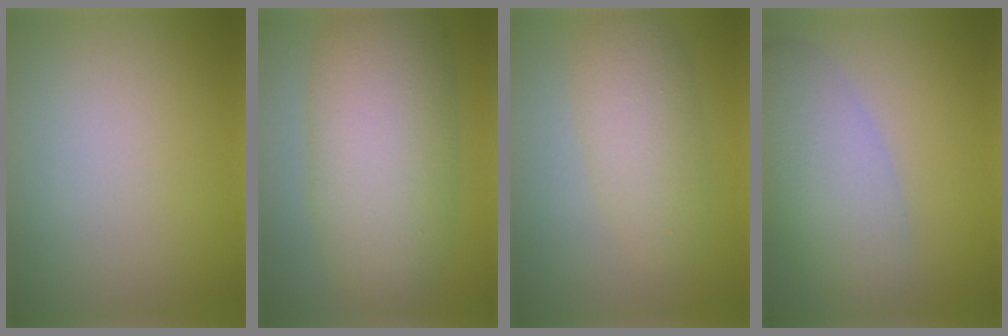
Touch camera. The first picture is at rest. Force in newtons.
{"total": 10.2, "press": 10.2, "slide": 0.1}
{"total": 4.4, "press": 4.4, "slide": 0.0}
{"total": 6.6, "press": 6.6, "slide": 0.5}